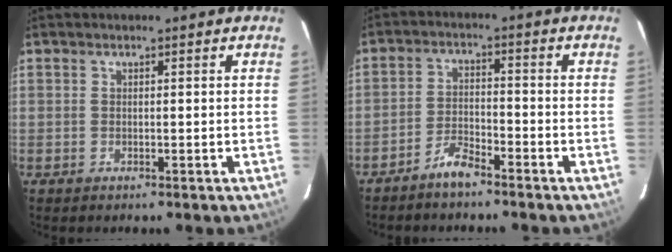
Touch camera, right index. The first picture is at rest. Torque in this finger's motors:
{"motor_torque": [0.33, -0.38, 0.04, 0.01]}